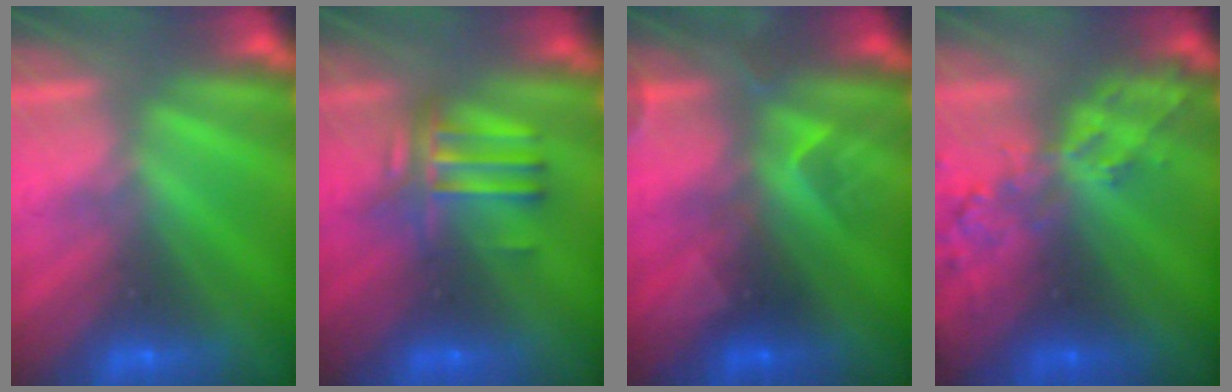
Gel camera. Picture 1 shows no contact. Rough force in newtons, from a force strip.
{"total": 4.6}
{"total": 2.4}
{"total": 7.9}